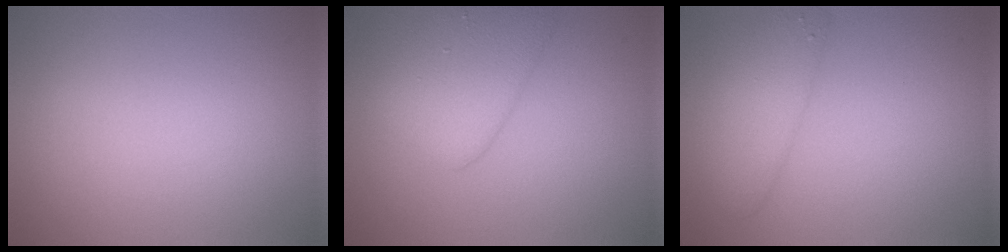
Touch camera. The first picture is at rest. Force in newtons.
{"total": 4.8, "press": 4.8, "slide": 0.1}
{"total": 3.4, "press": 3.4, "slide": 0.2}